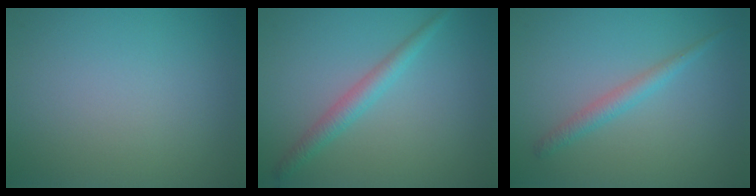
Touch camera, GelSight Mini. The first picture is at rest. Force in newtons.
{"total": 2.2, "press": 2.2, "slide": 0.1}
{"total": 1.7, "press": 1.7, "slide": 0.1}